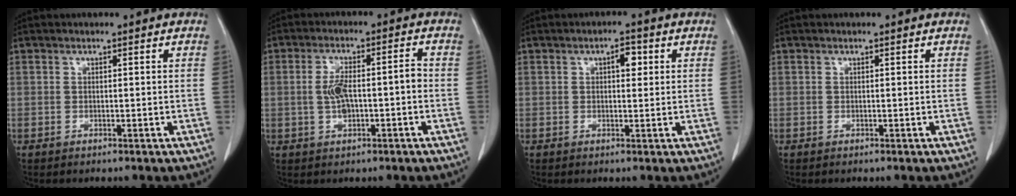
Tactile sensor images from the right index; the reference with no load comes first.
{"total": 6.1, "force": [-0.8, 2.0, 5.7], "torque": [-0.114, 0.021, -0.010]}
{"total": 3.6, "force": [1.3, 1.7, 2.9], "torque": [-0.042, 0.008, 0.017]}
{"total": 0.0}